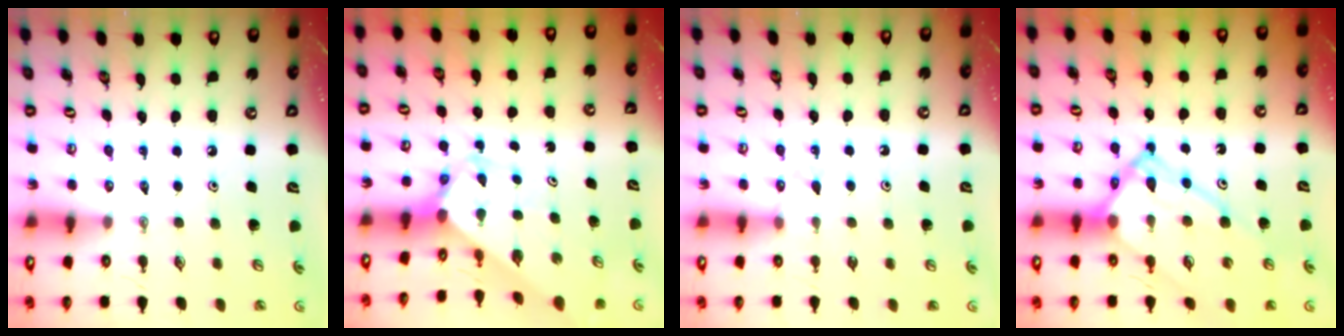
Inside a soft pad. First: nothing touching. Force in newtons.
{"total": 2.6, "press": 2.6, "slide": 0.2}
{"total": 6.3, "press": 6.3, "slide": 0.7}
{"total": 16.4, "press": 16.3, "slide": 1.5}